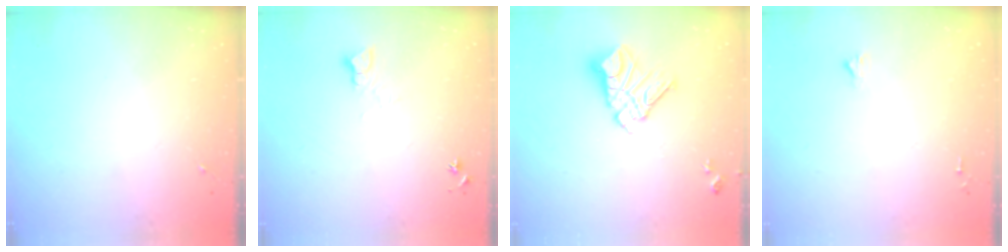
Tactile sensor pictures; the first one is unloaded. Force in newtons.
{"total": 4.9, "press": 4.9, "slide": 0.5}
{"total": 14.1, "press": 14.1, "slide": 1.4}
{"total": 1.6, "press": 1.6, "slide": 0.1}